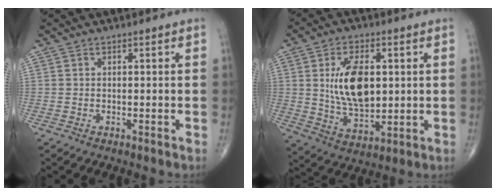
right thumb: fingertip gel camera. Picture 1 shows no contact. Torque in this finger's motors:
{"motor_torque": [1.10, 1.15, 0.84, 0.07, 0.11]}